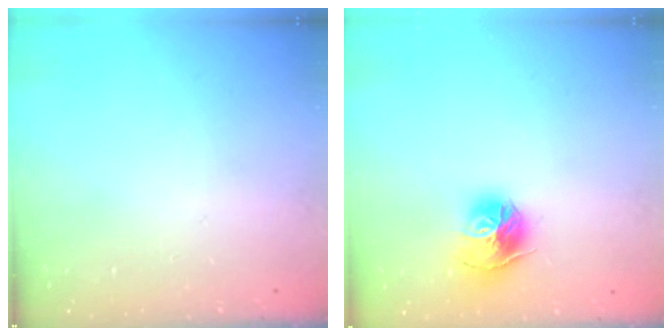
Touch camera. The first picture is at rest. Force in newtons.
{"total": 12.5, "press": 12.4, "slide": 1.3}